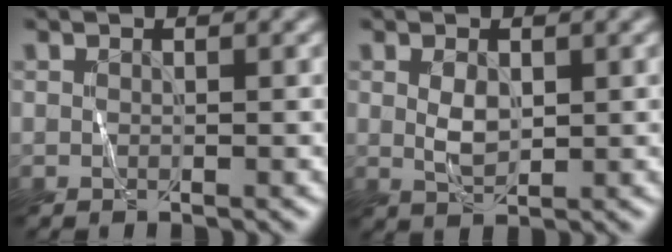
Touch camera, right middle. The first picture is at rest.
{"total": 1.8, "force": [0.4, 1.0, 1.4], "torque": [-0.037, 0.000, 0.014]}